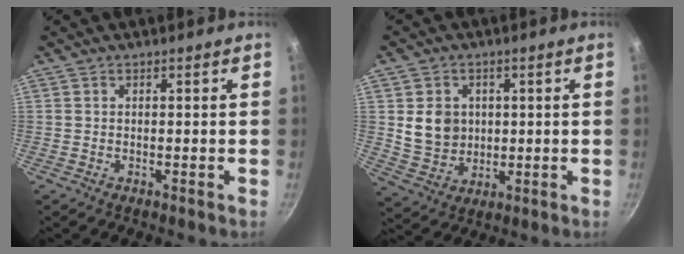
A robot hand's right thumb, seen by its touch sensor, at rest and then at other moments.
{"total": 8.3, "force": [1.3, 7.1, 4.1], "torque": [-0.049, -0.007, 0.035]}